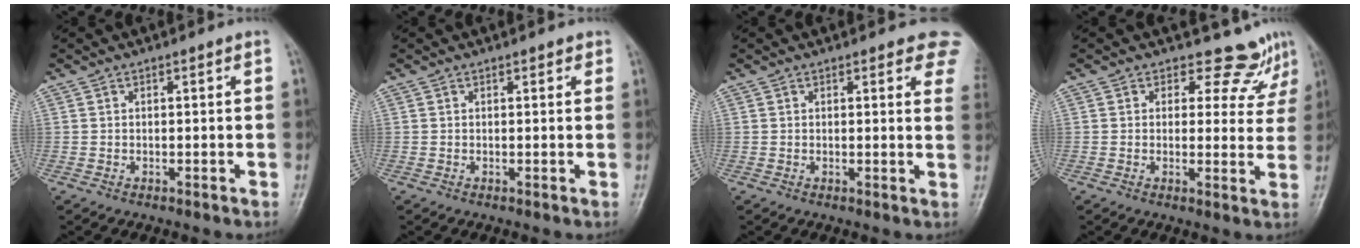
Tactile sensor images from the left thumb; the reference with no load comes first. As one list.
[{"total": 1.1, "force": [0.7, 0.8, 0.5], "torque": [0.008, -0.001, 0.002]}, {"total": 5.8, "force": [4.0, 2.3, 3.4], "torque": [-0.005, -0.014, 0.027]}, {"total": 6.8, "force": [5.7, 3.6, 0.3], "torque": [0.034, -0.040, 0.053]}]